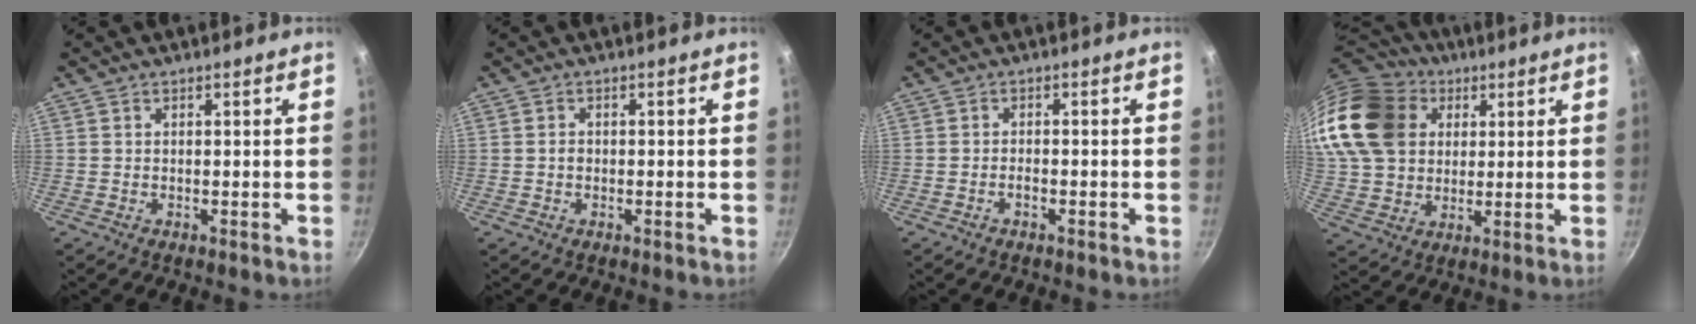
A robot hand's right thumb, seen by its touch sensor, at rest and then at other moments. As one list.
[{"total": 0.9, "force": [-0.3, 0.6, 0.6], "torque": [-0.010, 0.005, -0.006]}, {"total": 1.3, "force": [-0.8, 0.4, 0.9], "torque": [-0.018, 0.010, -0.018]}, {"total": 24.6, "force": [8.8, 19.0, 12.8], "torque": [-0.277, 0.024, 0.170]}]